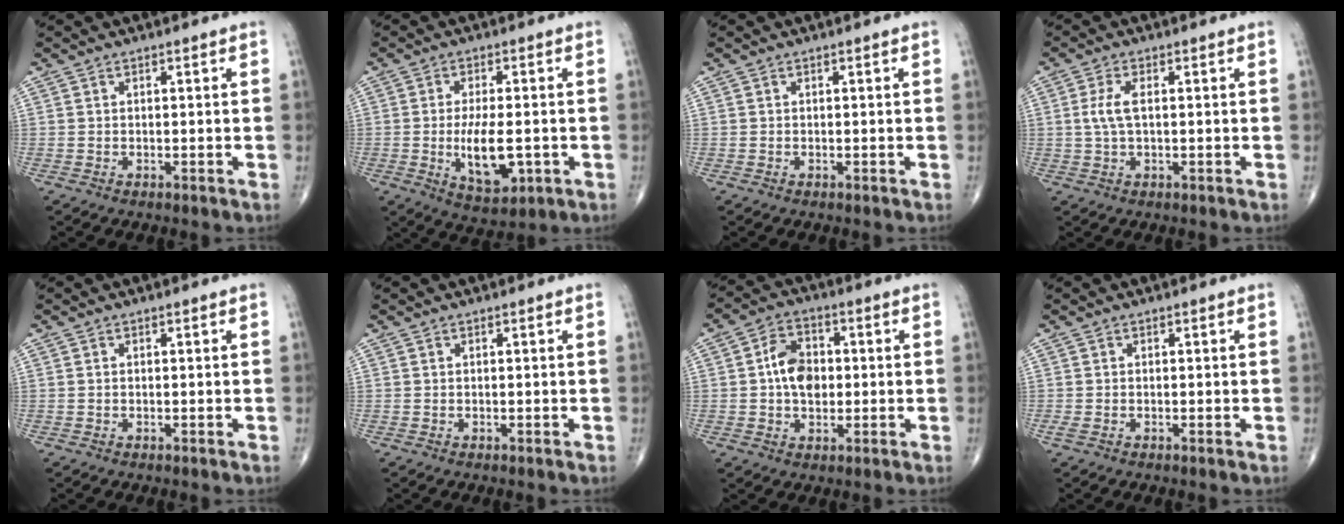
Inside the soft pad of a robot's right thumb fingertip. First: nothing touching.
{"total": 9.5, "force": [-1.7, 4.3, 8.3], "torque": [-0.132, -0.007, -0.020]}
{"total": 0.0}
{"total": 3.9, "force": [0.4, 1.6, 3.6], "torque": [-0.087, 0.005, 0.007]}
{"total": 0.0}
{"total": 0.0}
{"total": 8.0, "force": [0.2, 5.7, 5.7], "torque": [-0.075, 0.013, -0.003]}
{"total": 0.9, "force": [-0.3, 0.3, 0.8], "torque": [-0.024, -0.004, -0.008]}